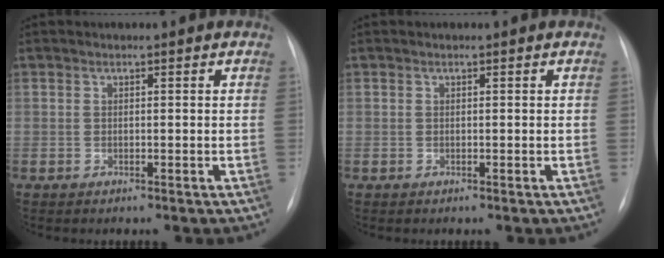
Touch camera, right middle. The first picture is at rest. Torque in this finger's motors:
{"motor_torque": [-0.04, -0.04, -0.01, 0.00]}